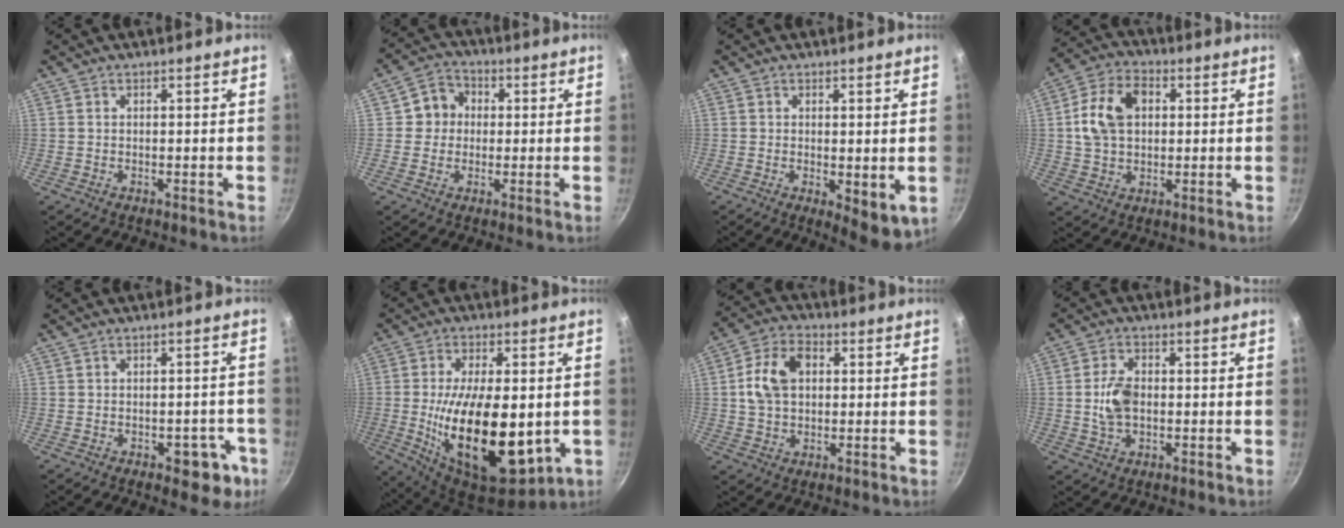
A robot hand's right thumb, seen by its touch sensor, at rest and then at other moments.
{"total": 6.3, "force": [0.6, 5.8, 2.3], "torque": [0.000, 0.012, -0.005]}
{"total": 6.1, "force": [-0.5, 2.6, 5.5], "torque": [-0.068, -0.016, -0.001]}
{"total": 11.7, "force": [1.9, 8.3, 8.1], "torque": [-0.132, 0.014, 0.023]}
{"total": 7.1, "force": [-2.9, 4.1, 4.9], "torque": [-0.023, 0.021, -0.028]}
{"total": 23.2, "force": [-2.6, 11.3, 20.0], "torque": [-0.335, -0.007, -0.028]}
{"total": 10.4, "force": [1.5, 7.4, 7.3], "torque": [-0.117, 0.017, 0.017]}
{"total": 6.6, "force": [-0.2, 4.1, 5.1], "torque": [-0.092, 0.010, -0.006]}